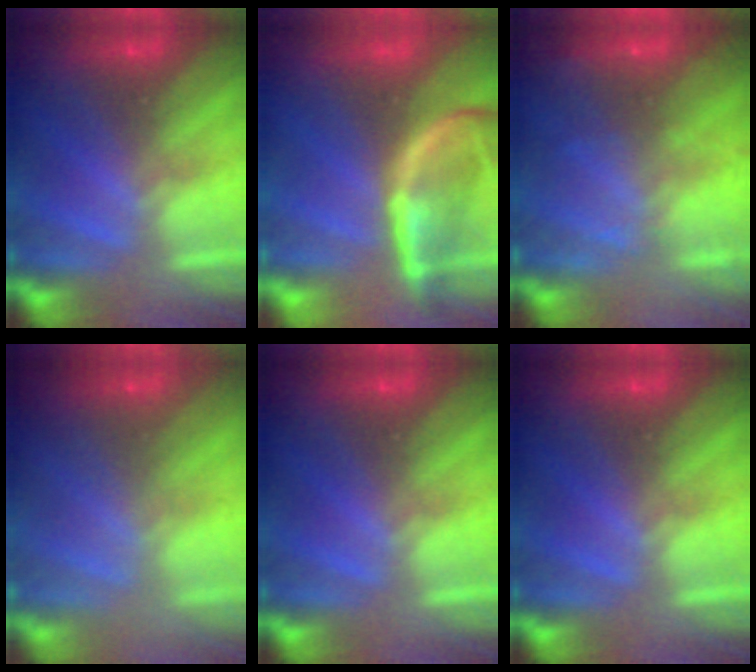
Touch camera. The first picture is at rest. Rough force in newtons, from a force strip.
{"total": 2.3}
{"total": 2.3}
{"total": 9.6}
{"total": 0.0}
{"total": 0.0}